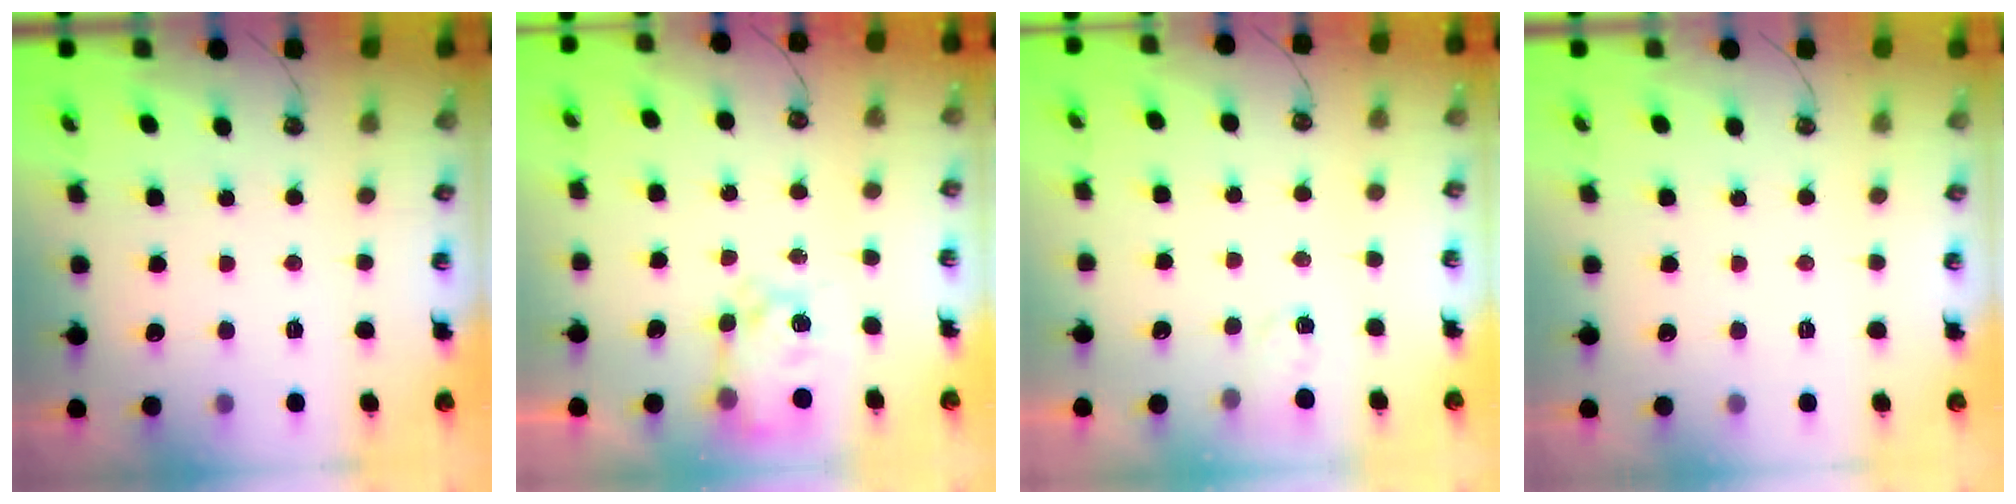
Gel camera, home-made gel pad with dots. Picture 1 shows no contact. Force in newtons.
{"total": 7.3, "press": 7.3, "slide": 1.0}
{"total": 1.8, "press": 1.8, "slide": 0.3}
{"total": 0.0}